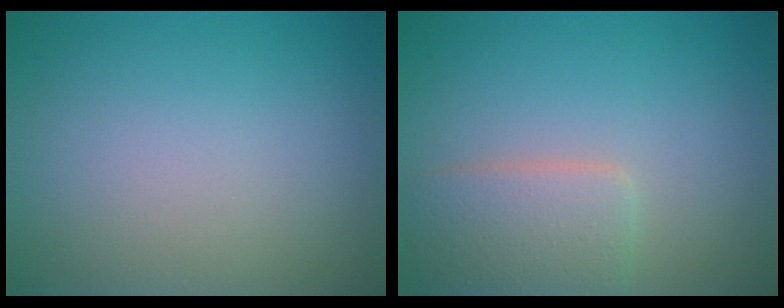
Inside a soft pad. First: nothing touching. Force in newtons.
{"total": 3.2, "press": 3.2, "slide": 0.1}